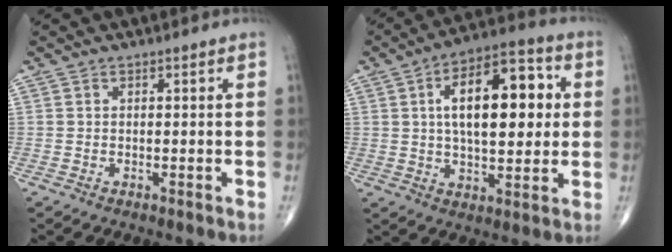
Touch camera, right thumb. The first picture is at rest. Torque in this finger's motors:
{"motor_torque": [1.64, 3.37, 1.64, 0.53, 0.42]}